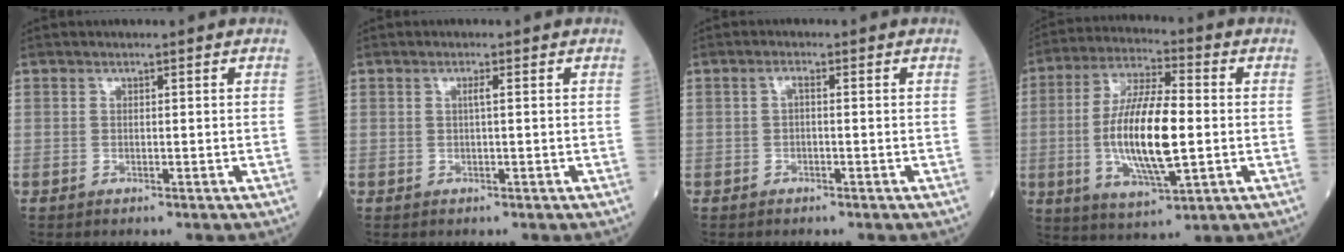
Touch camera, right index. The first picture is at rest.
{"total": 0.8, "force": [0.2, -0.2, 0.8], "torque": [-0.014, 0.001, 0.003]}
{"total": 1.0, "force": [0.0, 0.2, 1.0], "torque": [-0.018, 0.002, -0.002]}
{"total": 14.5, "force": [-1.3, 3.4, 14.1], "torque": [-0.278, -0.004, -0.021]}